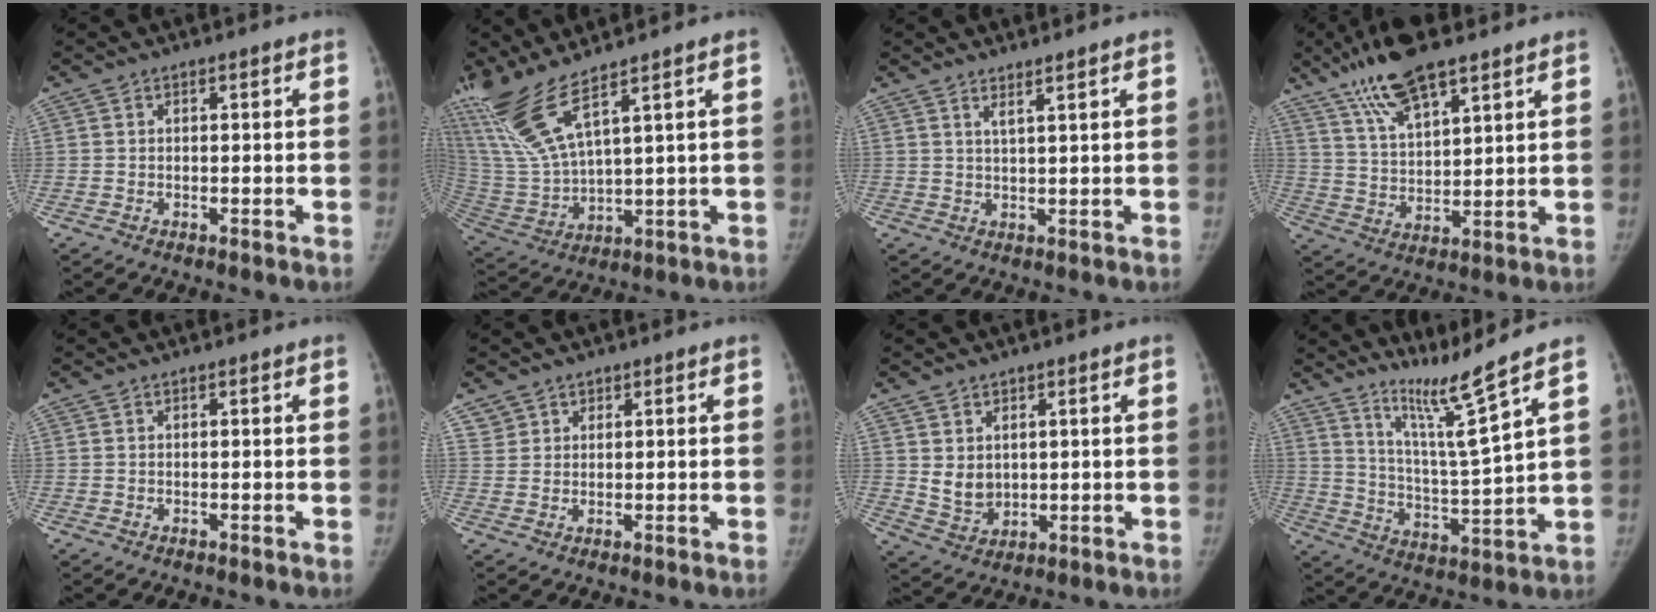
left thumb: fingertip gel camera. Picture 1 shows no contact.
{"total": 12.8, "force": [9.3, 1.1, 8.8], "torque": [-0.209, -0.051, 0.206]}
{"total": 2.3, "force": [1.7, -0.4, 1.5], "torque": [-0.033, -0.020, 0.034]}
{"total": 13.0, "force": [9.2, 3.6, 8.4], "torque": [-0.149, -0.032, 0.179]}
{"total": 0.0}
{"total": 2.4, "force": [1.7, 1.6, -0.5], "torque": [0.027, -0.010, 0.027]}
{"total": 5.1, "force": [1.5, 4.1, 2.6], "torque": [-0.035, -0.021, 0.047]}
{"total": 10.6, "force": [8.1, -2.3, 6.3], "torque": [-0.111, -0.083, 0.156]}